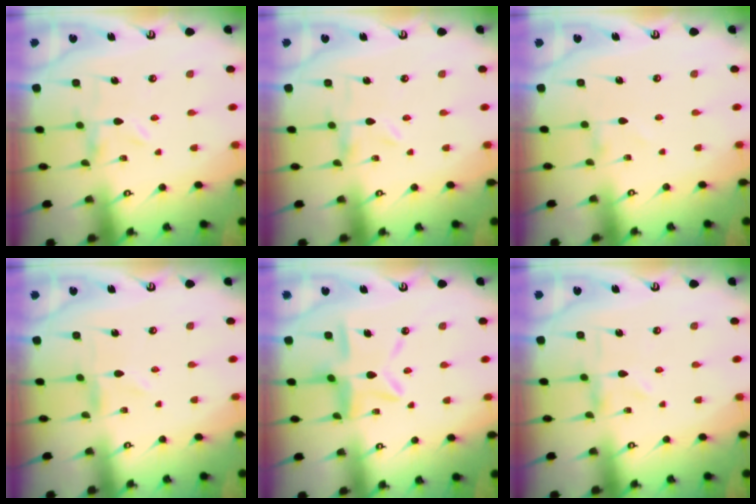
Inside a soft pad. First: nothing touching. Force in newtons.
{"total": 0.0}
{"total": 1.2, "press": 1.2, "slide": 0.0}
{"total": 0.6, "press": 0.6, "slide": 0.1}
{"total": 11.3, "press": 11.3, "slide": 1.0}
{"total": 0.7, "press": 0.7, "slide": 0.2}